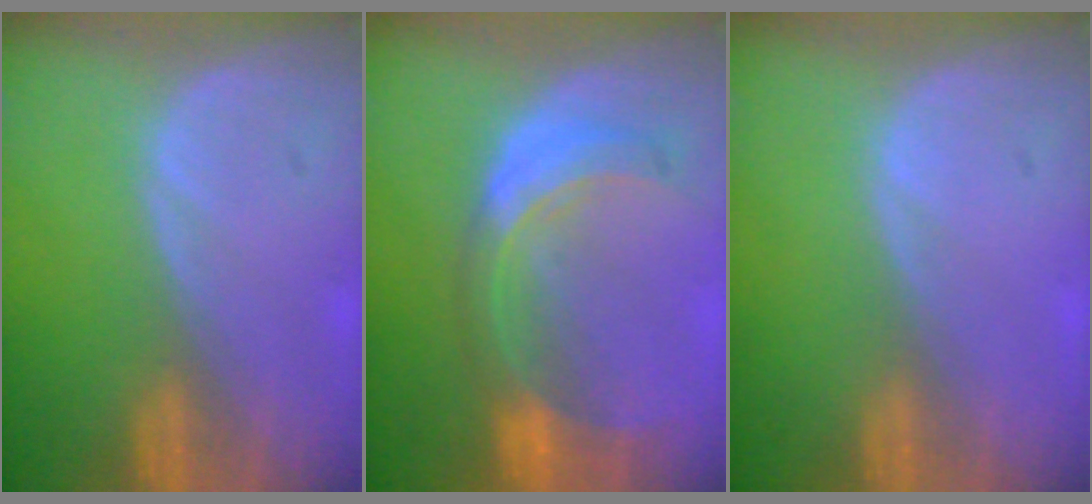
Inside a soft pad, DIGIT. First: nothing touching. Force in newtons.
{"total": 8.1, "press": 7.2, "slide": 3.8}
{"total": 0.0}